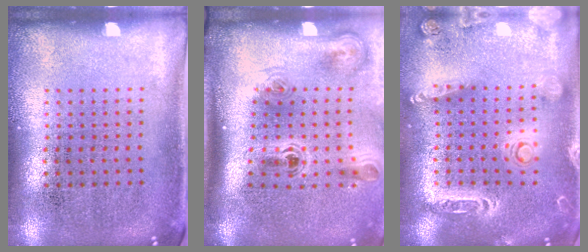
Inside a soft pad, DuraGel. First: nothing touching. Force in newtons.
{"total": 2.3, "press": 1.5, "slide": 1.7}
{"total": 2.0, "press": 1.9, "slide": 0.6}